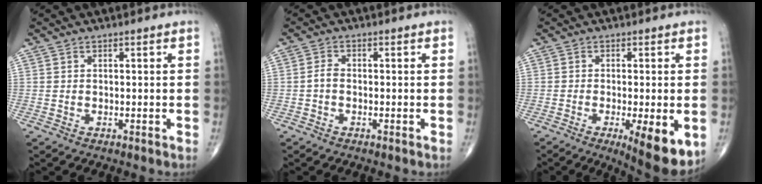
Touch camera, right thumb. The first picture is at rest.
{"total": 1.7, "force": [-0.5, 1.1, 1.3], "torque": [-0.023, 0.004, -0.014]}
{"total": 10.3, "force": [-3.3, 2.8, 9.4], "torque": [-0.128, -0.020, -0.044]}